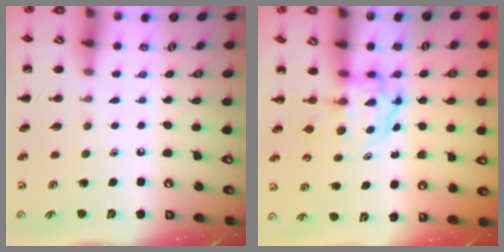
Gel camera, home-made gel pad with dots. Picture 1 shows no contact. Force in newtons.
{"total": 3.8, "press": 3.7, "slide": 0.6}